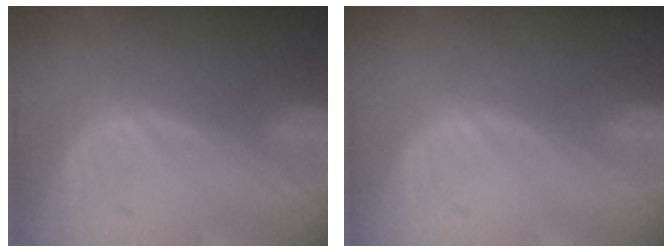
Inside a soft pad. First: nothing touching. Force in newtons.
{"total": 0.0}